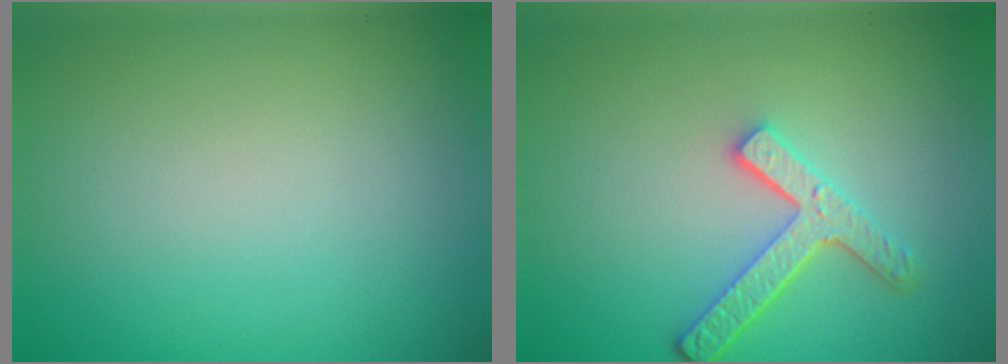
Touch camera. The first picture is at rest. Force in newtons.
{"total": 3.8, "press": 3.0, "slide": 2.3}